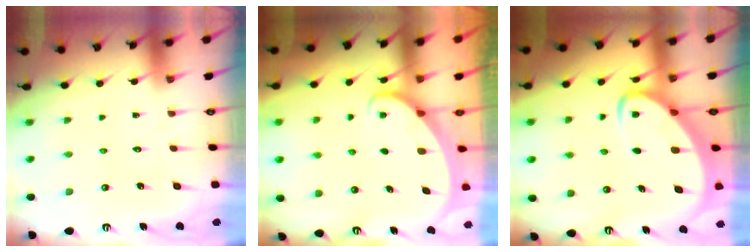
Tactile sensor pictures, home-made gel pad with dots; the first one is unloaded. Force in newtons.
{"total": 1.9, "press": 1.9, "slide": 0.2}
{"total": 4.5, "press": 4.5, "slide": 0.4}